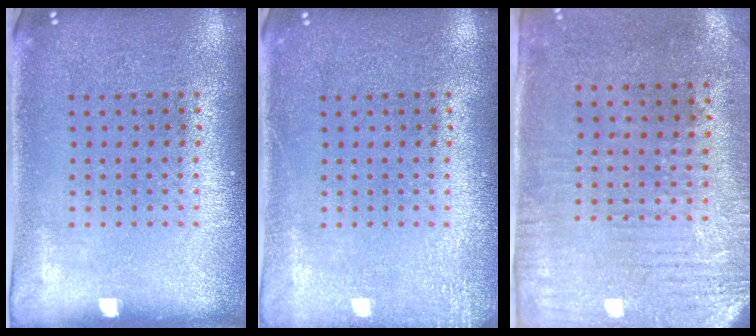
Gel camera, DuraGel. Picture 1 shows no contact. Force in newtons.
{"total": 1.5, "press": 1.5, "slide": 0.3}
{"total": 2.9, "press": 2.4, "slide": 1.7}